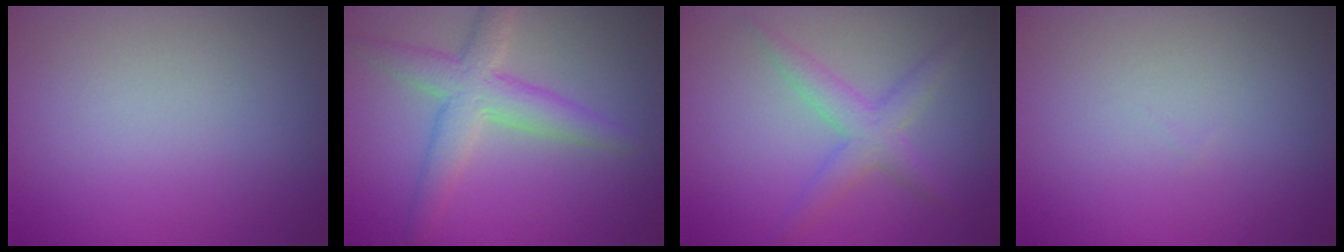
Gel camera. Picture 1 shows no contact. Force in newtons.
{"total": 4.6, "press": 4.6, "slide": 0.0}
{"total": 3.2, "press": 3.2, "slide": 0.2}
{"total": 0.0}